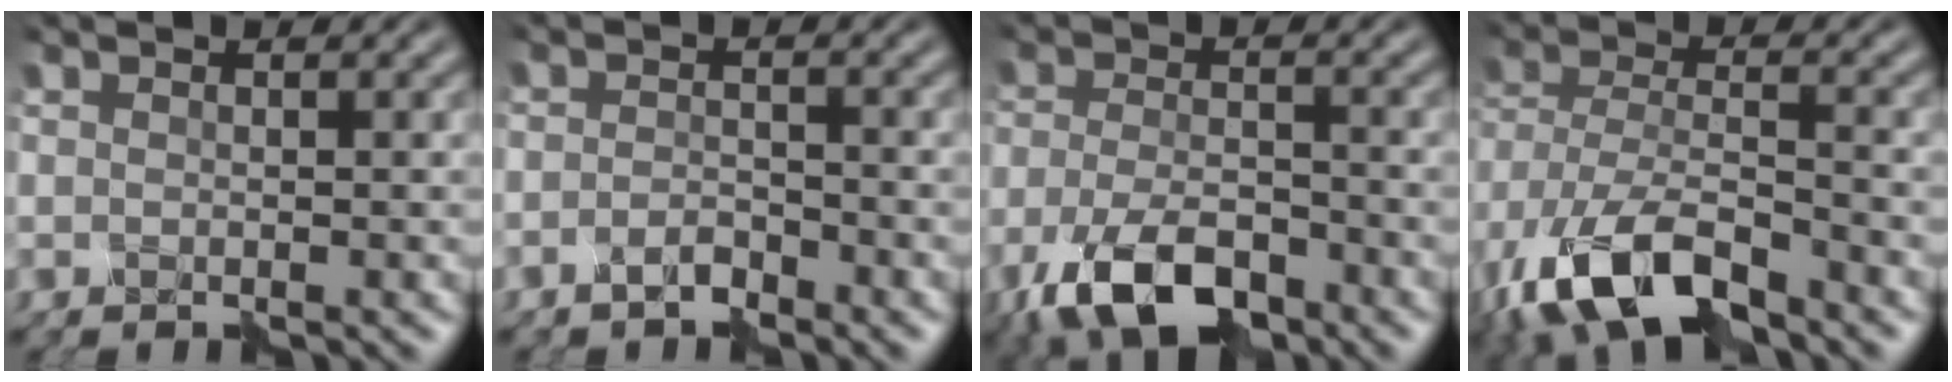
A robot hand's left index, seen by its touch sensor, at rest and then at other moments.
{"total": 1.4, "force": [-1.2, 0.4, 0.6], "torque": [-0.014, 0.005, -0.026]}
{"total": 7.3, "force": [-4.6, 3.1, 4.7], "torque": [-0.102, -0.010, -0.094]}
{"total": 10.9, "force": [-6.9, 4.5, 7.1], "torque": [-0.162, -0.019, -0.137]}